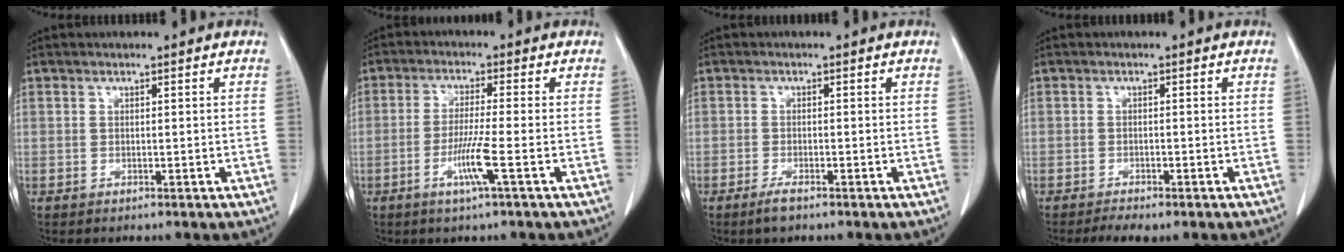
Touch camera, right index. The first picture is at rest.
{"total": 5.8, "force": [-2.2, -0.7, 5.3], "torque": [-0.102, -0.014, -0.045]}
{"total": 2.1, "force": [-1.6, 0.3, 1.3], "torque": [-0.033, -0.004, -0.028]}
{"total": 2.4, "force": [-1.9, 0.6, 1.4], "torque": [-0.025, -0.006, -0.028]}